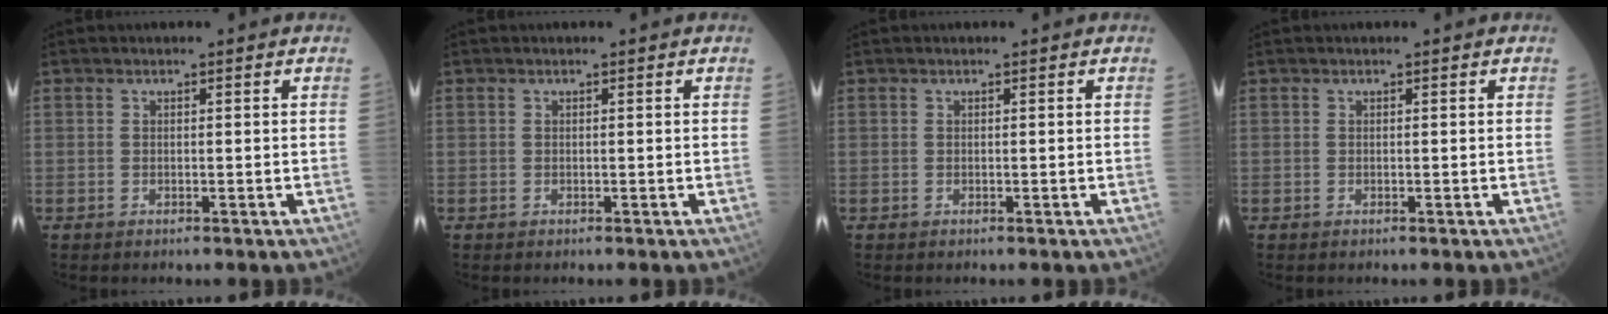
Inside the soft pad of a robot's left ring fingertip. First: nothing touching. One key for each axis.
{"total": 0.0}
{"total": 0.0}
{"total": 0.0}